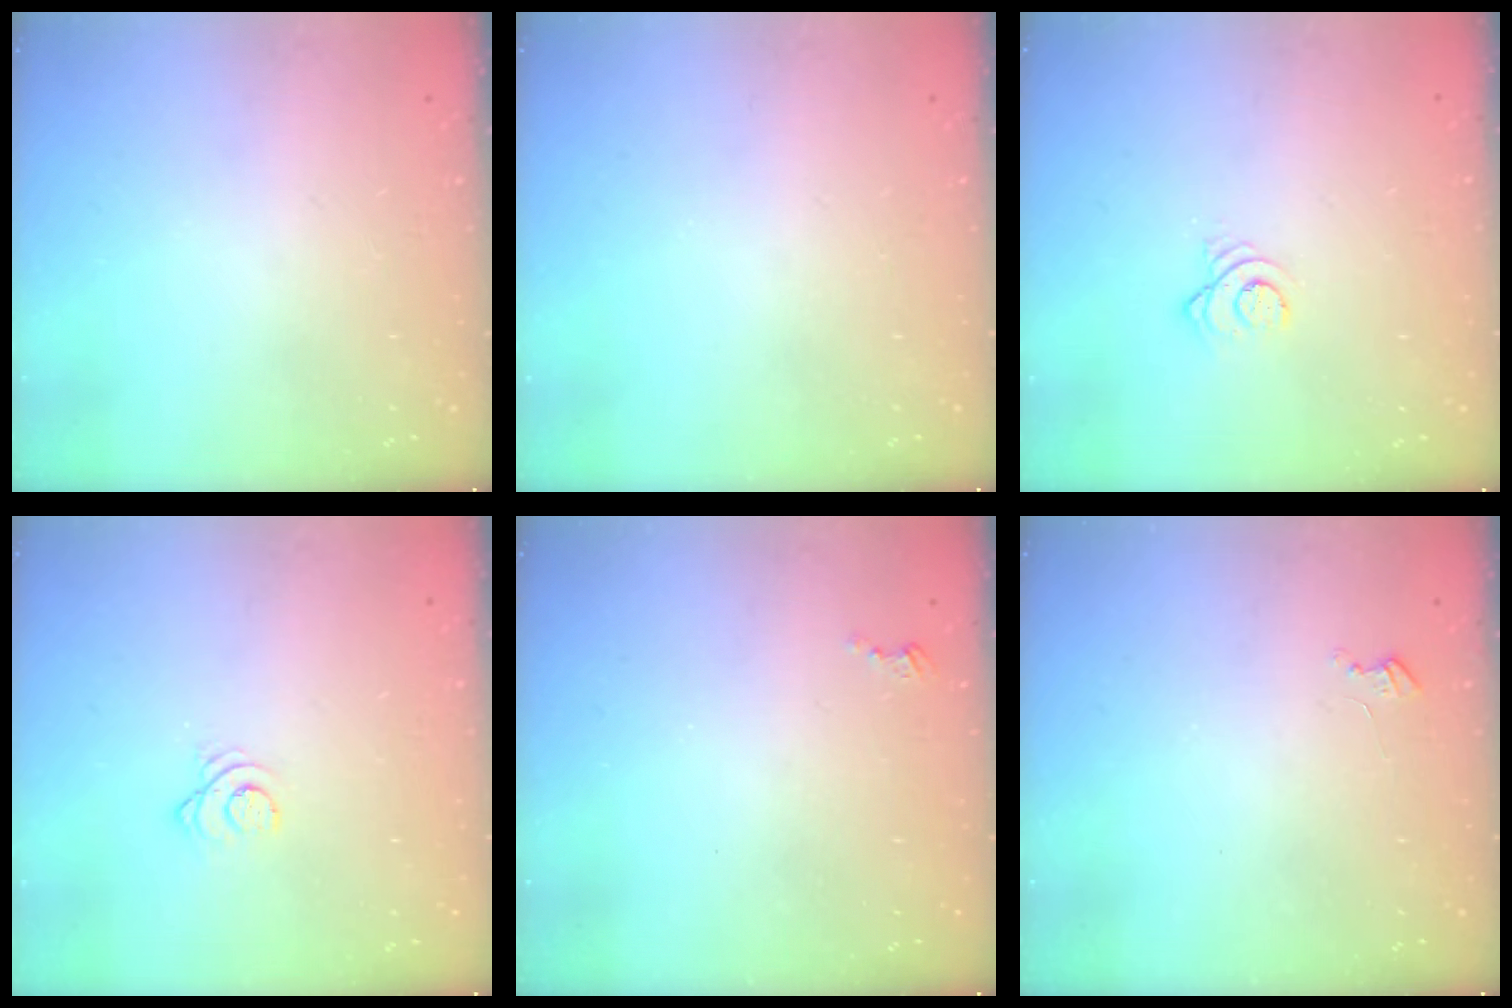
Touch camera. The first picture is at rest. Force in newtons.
{"total": 0.0}
{"total": 3.3, "press": 3.3, "slide": 0.2}
{"total": 2.6, "press": 2.6, "slide": 0.3}
{"total": 2.5, "press": 2.5, "slide": 0.3}
{"total": 2.7, "press": 2.7, "slide": 0.3}